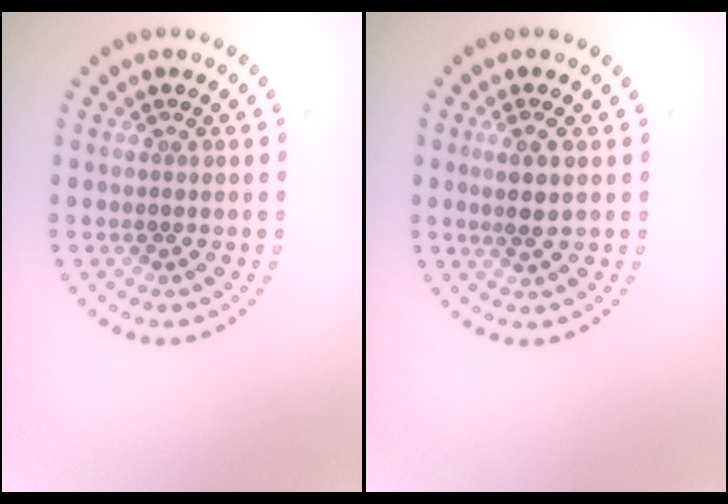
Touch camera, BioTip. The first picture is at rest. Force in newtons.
{"total": 2.4, "press": 2.1, "slide": 1.1}